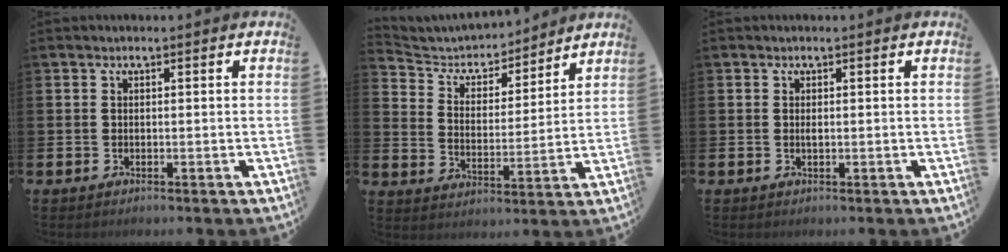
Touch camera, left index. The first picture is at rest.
{"total": 5.4, "force": [5.1, 1.7, 0.4], "torque": [-0.047, -0.040, 0.085]}
{"total": 0.5, "force": [0.1, 0.1, 0.5], "torque": [-0.016, 0.001, 0.003]}